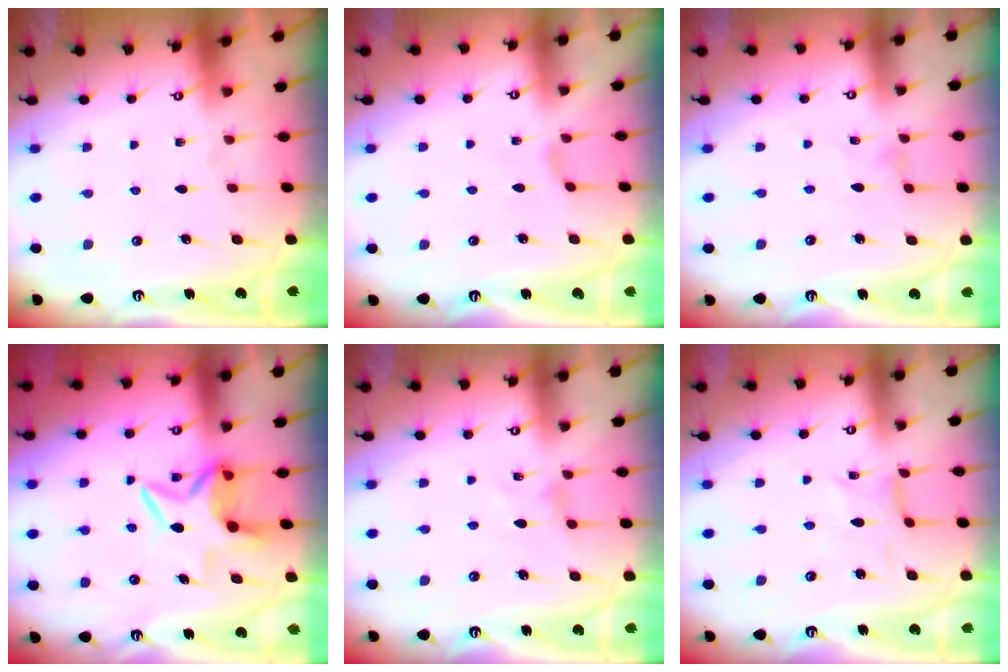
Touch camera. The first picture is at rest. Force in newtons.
{"total": 1.5, "press": 1.5, "slide": 0.4}
{"total": 0.0}
{"total": 7.0, "press": 7.0, "slide": 0.9}
{"total": 1.3, "press": 1.3, "slide": 0.4}
{"total": 0.8, "press": 0.7, "slide": 0.2}